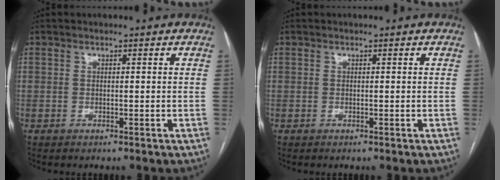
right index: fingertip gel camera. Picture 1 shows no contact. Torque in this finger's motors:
{"motor_torque": [0.00, 0.00, 0.00, 0.00]}